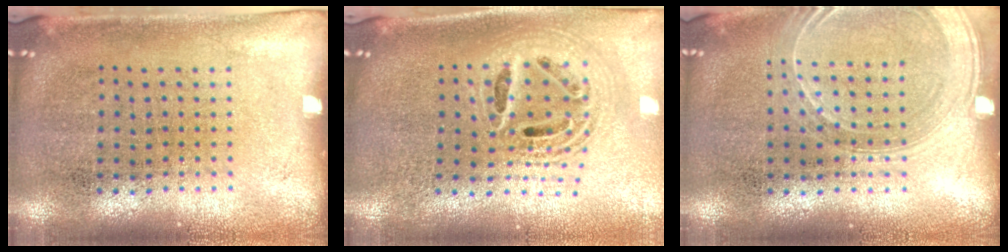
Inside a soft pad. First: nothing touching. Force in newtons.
{"total": 2.1, "press": 1.7, "slide": 1.3}
{"total": 1.5, "press": 1.5, "slide": 0.4}